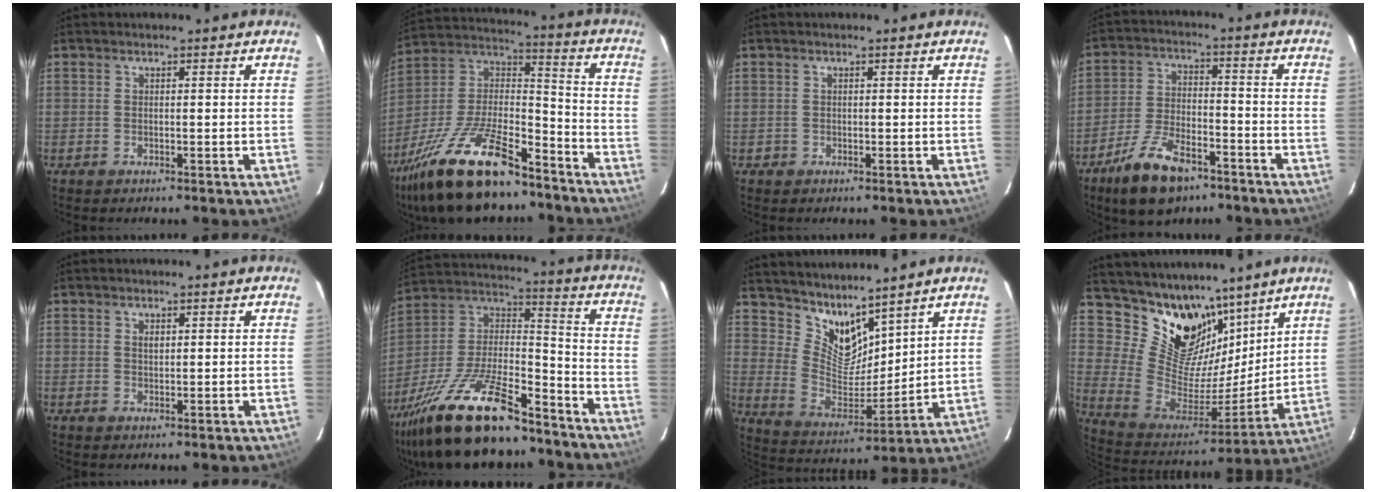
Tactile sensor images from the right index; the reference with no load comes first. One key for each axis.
{"total": 25.0, "fx": -17.3, "fy": 8.9, "fz": 15.6, "tx": -0.314, "ty": -0.005, "tz": -0.290}
{"total": 1.0, "fx": -0.3, "fy": 1.0, "fz": 0.0, "tx": 0.001, "ty": 0.004, "tz": -0.003}
{"total": 12.6, "fx": -8.6, "fy": 5.5, "fz": 7.4, "tx": -0.161, "ty": -0.004, "tz": -0.150}
{"total": 0.9, "fx": 0.4, "fy": 0.6, "fz": 0.6, "tx": -0.010, "ty": 0.002, "tz": 0.009}
{"total": 27.2, "fx": -19.3, "fy": 9.0, "fz": 16.9, "tx": -0.333, "ty": -0.011, "tz": -0.315}
{"total": 10.6, "fx": 9.1, "fy": 3.8, "fz": 3.9, "tx": -0.076, "ty": -0.014, "tz": 0.184}
{"total": 18.3, "fx": 13.2, "fy": 10.2, "fz": 7.4, "tx": -0.165, "ty": -0.011, "tz": 0.252}